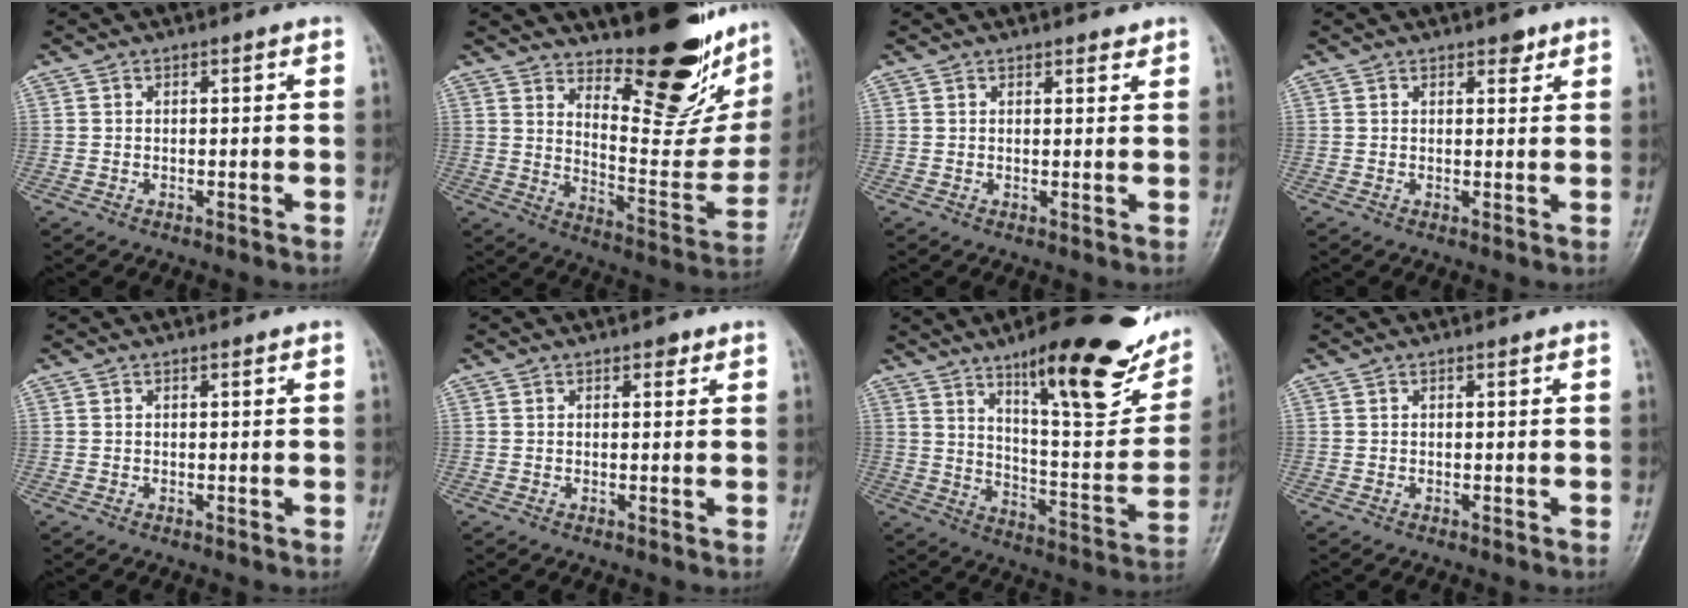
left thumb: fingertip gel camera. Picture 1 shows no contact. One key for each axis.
{"total": 23.4, "fx": 16.5, "fy": 7.9, "fz": 14.7, "tx": -0.159, "ty": -0.129, "tz": 0.239}
{"total": 1.4, "fx": 1.3, "fy": 0.5, "fz": 0.3, "tx": 0.004, "ty": -0.011, "tz": 0.017}
{"total": 1.9, "fx": 1.5, "fy": 1.0, "fz": 0.8, "tx": 0.001, "ty": -0.009, "tz": 0.019}
{"total": 0.0}
{"total": 1.2, "fx": 0.8, "fy": 0.7, "fz": 0.4, "tx": 0.001, "ty": -0.005, "tz": 0.009}
{"total": 26.7, "fx": 15.6, "fy": 7.3, "fz": 20.5, "tx": -0.247, "ty": -0.060, "tz": 0.236}
{"total": 0.0}